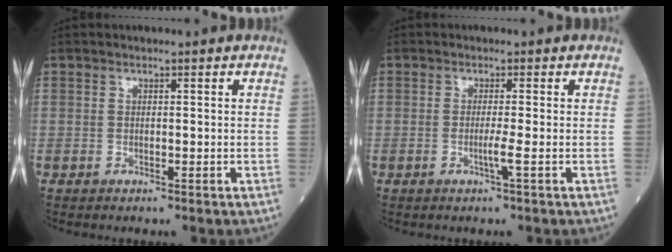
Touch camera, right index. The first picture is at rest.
{"total": 1.6, "force": [-0.6, -0.6, 1.4], "torque": [-0.032, -0.003, -0.013]}